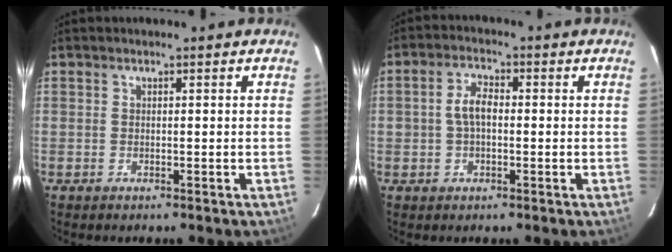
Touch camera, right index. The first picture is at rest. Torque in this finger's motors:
{"motor_torque": [-0.05, -0.04, 0.02, 0.04]}